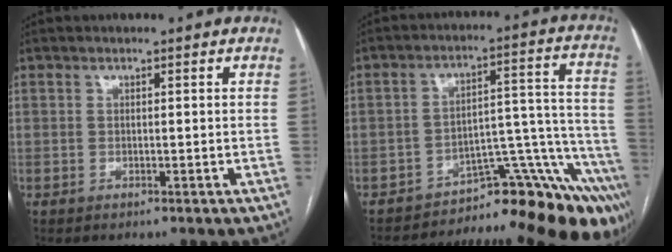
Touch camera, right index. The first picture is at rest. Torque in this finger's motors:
{"motor_torque": [1.00, -1.14, -0.07, -0.15]}